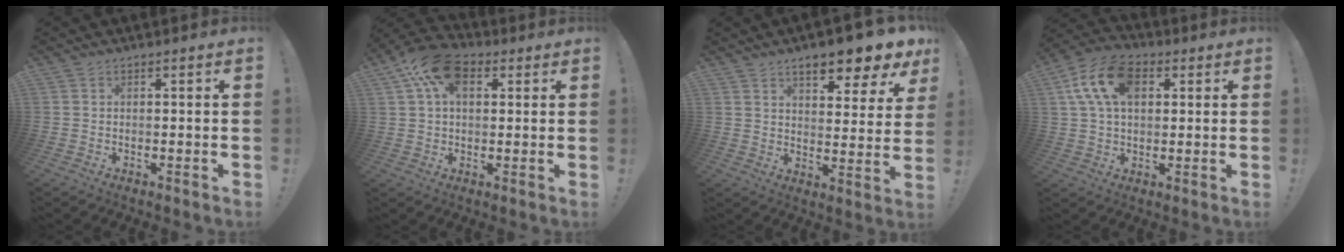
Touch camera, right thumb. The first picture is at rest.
{"total": 12.4, "force": [4.3, 7.5, 8.9], "torque": [-0.159, -0.001, 0.080]}
{"total": 10.0, "force": [7.3, 2.4, 6.4], "torque": [-0.085, -0.053, 0.118]}
{"total": 15.2, "force": [4.8, 9.7, 10.7], "torque": [-0.192, 0.004, 0.090]}